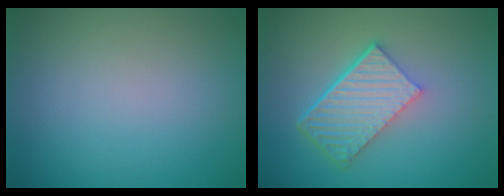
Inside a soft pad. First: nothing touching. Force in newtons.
{"total": 6.0, "press": 4.0, "slide": 4.4}